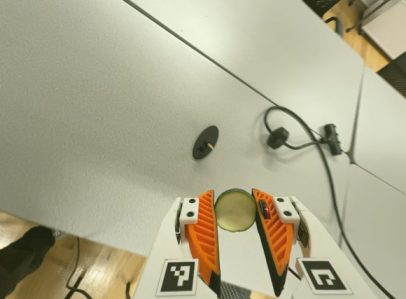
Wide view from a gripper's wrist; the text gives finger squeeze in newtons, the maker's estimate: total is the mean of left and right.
{"total": 10.3, "left": 10.8, "right": 9.8}